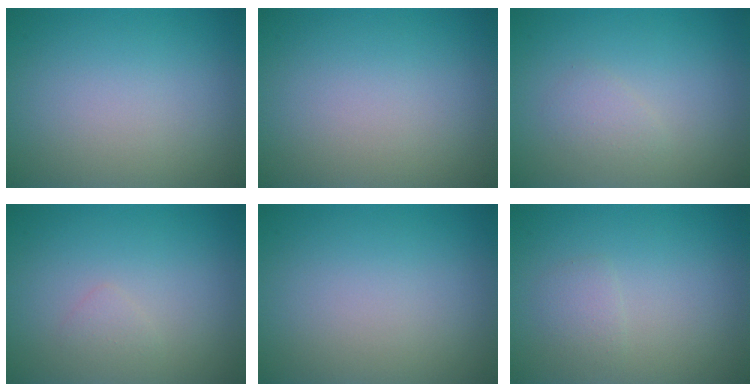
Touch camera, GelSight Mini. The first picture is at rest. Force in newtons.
{"total": 0.0}
{"total": 1.1, "press": 1.1, "slide": 0.1}
{"total": 0.8, "press": 0.8, "slide": 0.1}
{"total": 0.0}
{"total": 1.2, "press": 1.2, "slide": 0.1}